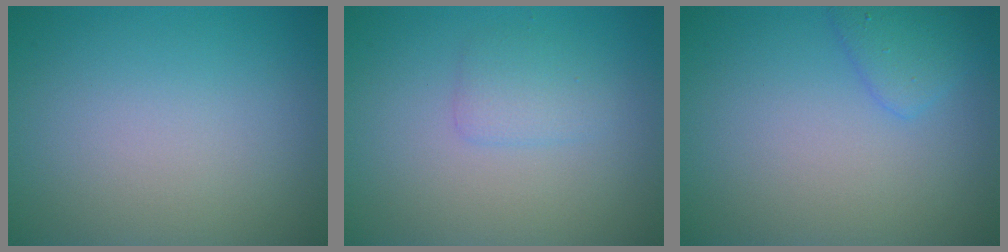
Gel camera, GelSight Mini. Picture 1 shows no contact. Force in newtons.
{"total": 1.6, "press": 1.6, "slide": 0.0}
{"total": 1.9, "press": 1.9, "slide": 0.1}